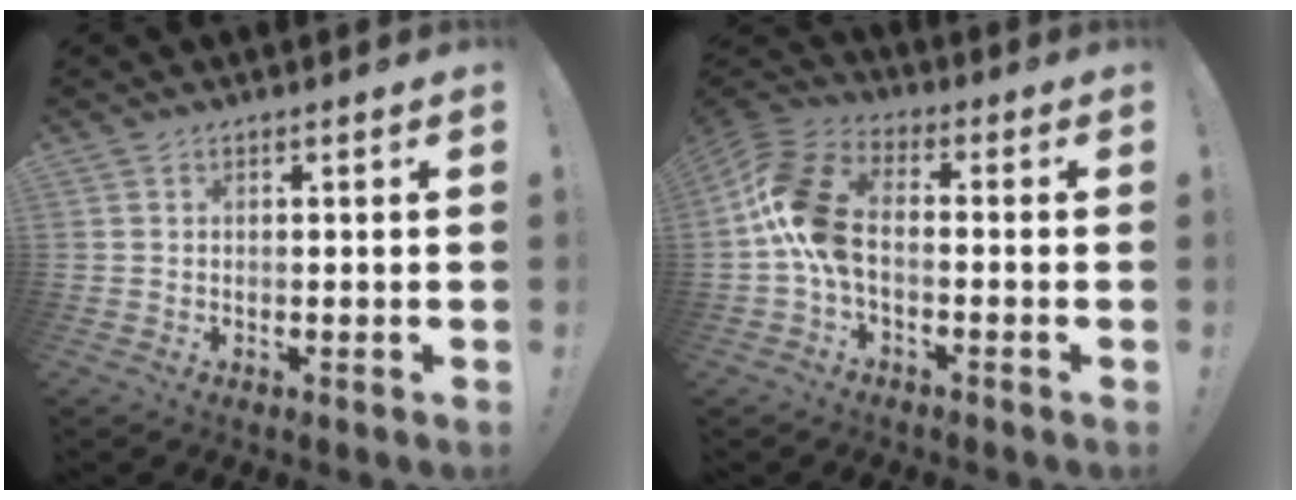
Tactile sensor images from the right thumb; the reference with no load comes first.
{"total": 12.6, "force": [-1.5, 7.6, 10.0], "torque": [-0.205, 0.019, -0.025]}